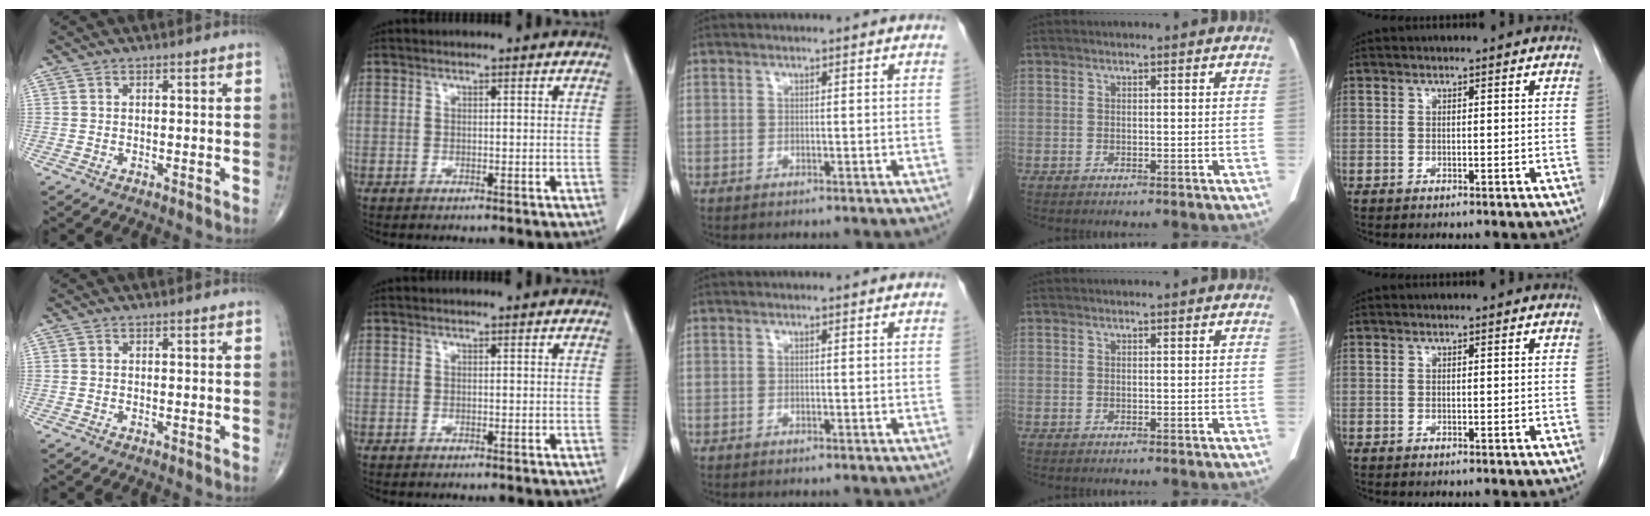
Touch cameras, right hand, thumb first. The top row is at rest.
{}